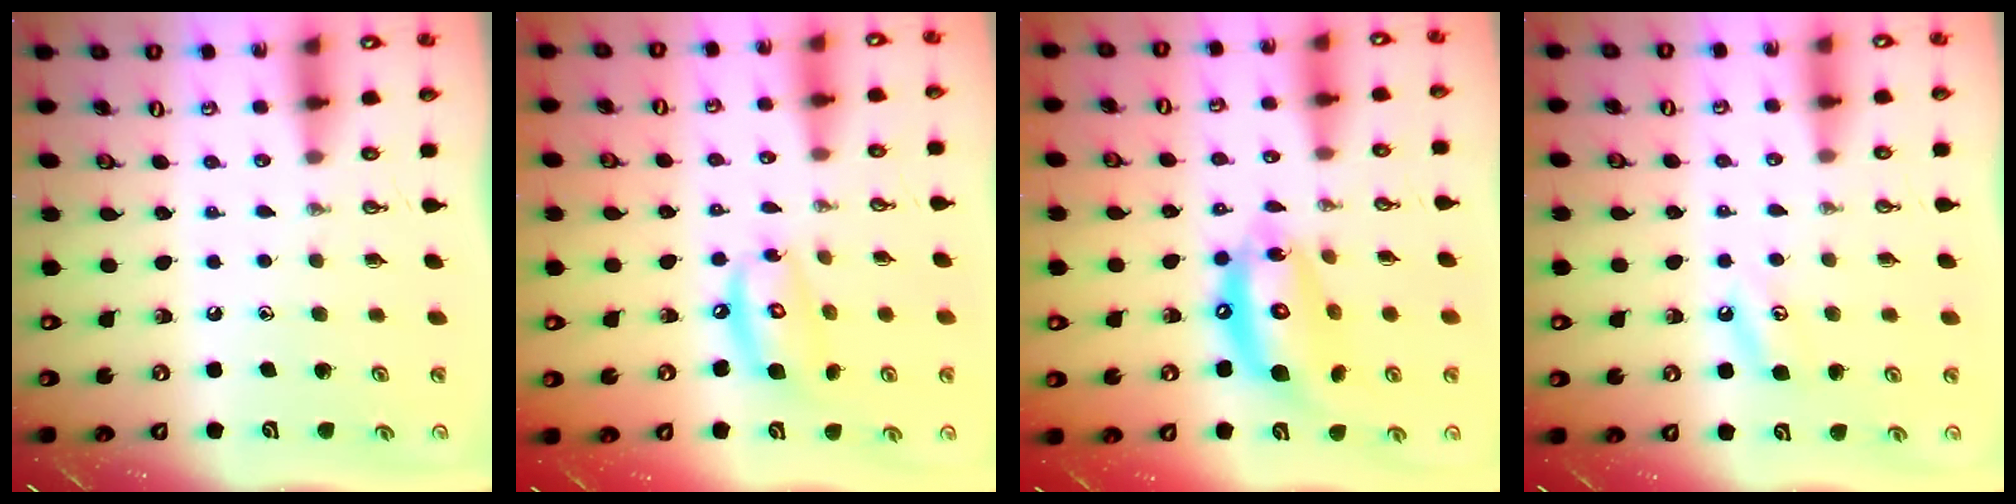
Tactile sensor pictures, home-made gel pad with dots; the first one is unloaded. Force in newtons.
{"total": 11.5, "press": 11.5, "slide": 1.0}
{"total": 14.0, "press": 13.9, "slide": 1.4}
{"total": 3.4, "press": 3.3, "slide": 0.7}